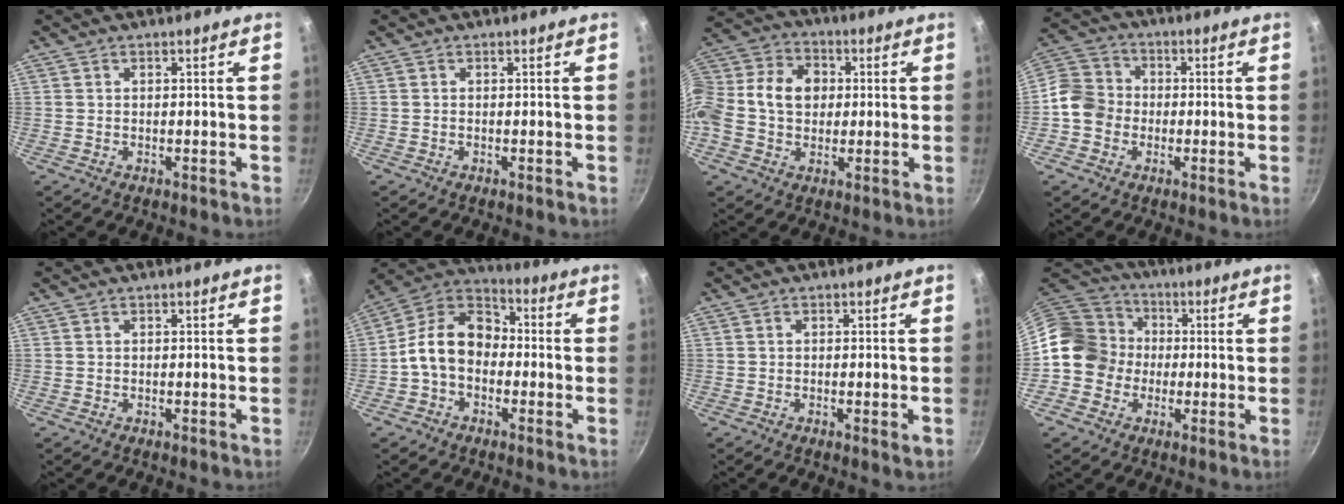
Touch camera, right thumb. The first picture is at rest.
{"total": 0.0}
{"total": 16.9, "force": [0.8, 13.1, 10.6], "torque": [-0.191, 0.037, -0.006]}
{"total": 8.3, "force": [-1.7, 7.3, 3.7], "torque": [-0.038, 0.022, -0.053]}
{"total": 0.0}
{"total": 12.1, "force": [-1.8, 8.9, 8.0], "torque": [-0.104, 0.043, -0.057]}
{"total": 1.6, "force": [-0.6, 0.1, 1.4], "torque": [-0.027, -0.003, -0.012]}
{"total": 15.1, "force": [-0.7, 13.5, 6.8], "torque": [-0.094, 0.044, -0.025]}